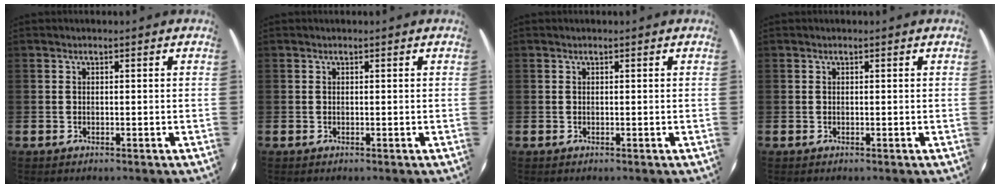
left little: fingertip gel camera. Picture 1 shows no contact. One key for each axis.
{"total": 0.0}
{"total": 0.0}
{"total": 0.0}